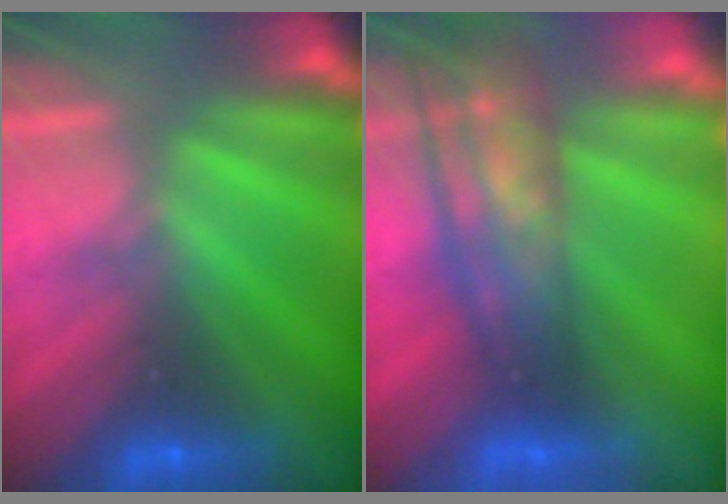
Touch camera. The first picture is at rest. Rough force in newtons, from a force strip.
{"total": 5.7}